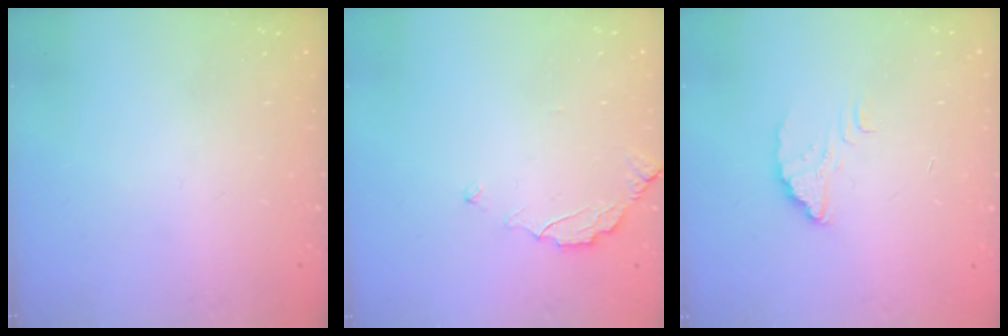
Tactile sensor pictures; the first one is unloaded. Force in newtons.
{"total": 3.0, "press": 3.0, "slide": 0.3}
{"total": 2.2, "press": 2.2, "slide": 0.1}